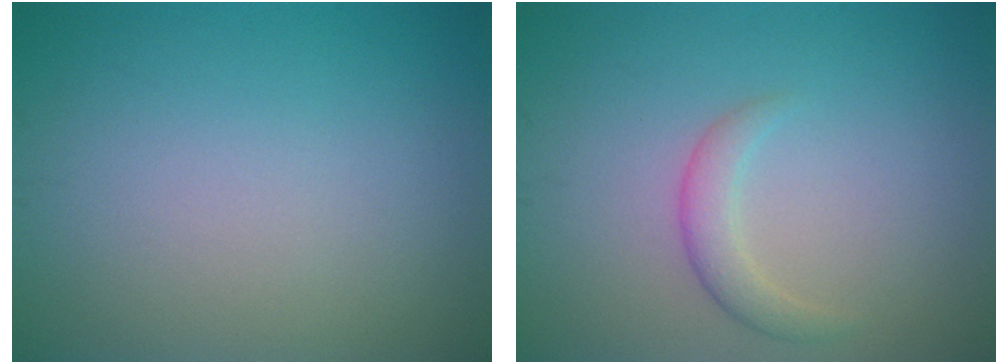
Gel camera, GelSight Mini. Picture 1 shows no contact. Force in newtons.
{"total": 2.5, "press": 2.5, "slide": 0.1}